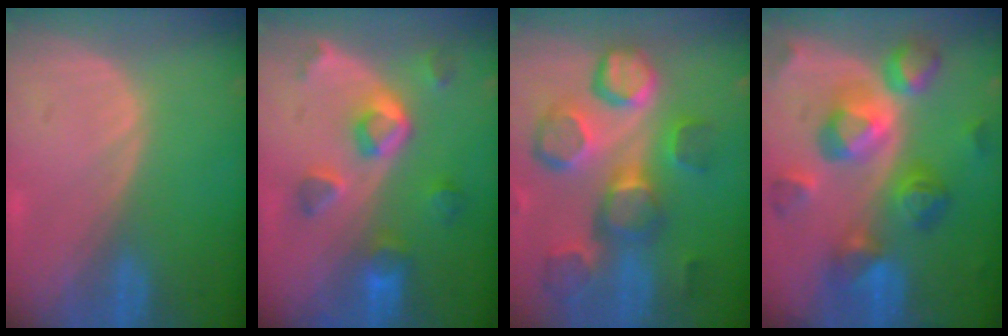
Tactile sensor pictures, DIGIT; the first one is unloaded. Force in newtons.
{"total": 7.8, "press": 7.0, "slide": 3.4}
{"total": 12.4, "press": 11.1, "slide": 5.6}
{"total": 11.4, "press": 11.4, "slide": 0.9}